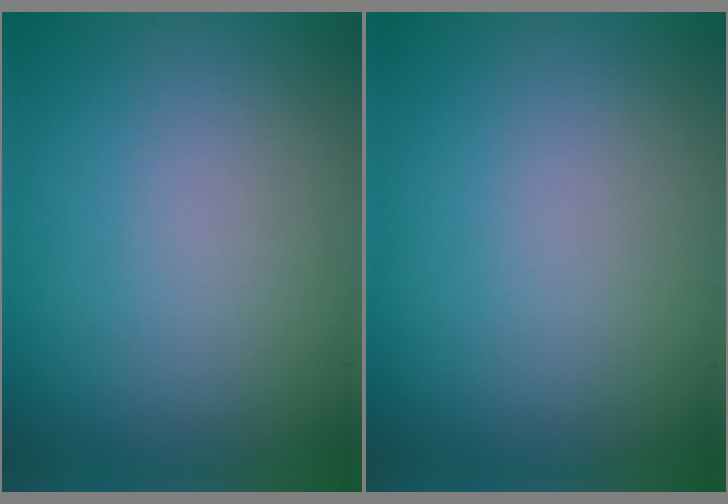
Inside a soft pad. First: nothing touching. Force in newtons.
{"total": 0.0}